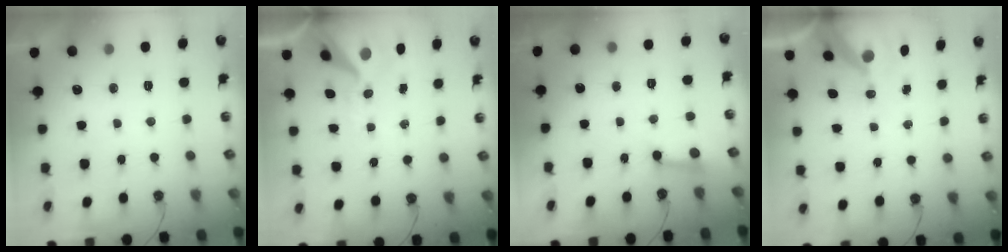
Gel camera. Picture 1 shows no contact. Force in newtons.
{"total": 12.0, "press": 11.8, "slide": 1.9}
{"total": 6.0, "press": 6.0, "slide": 0.6}
{"total": 8.1, "press": 8.0, "slide": 1.0}